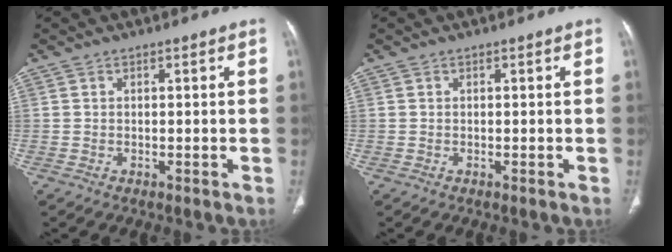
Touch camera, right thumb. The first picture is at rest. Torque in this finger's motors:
{"motor_torque": [0.10, -0.15, 0.40, -0.26, 0.05]}